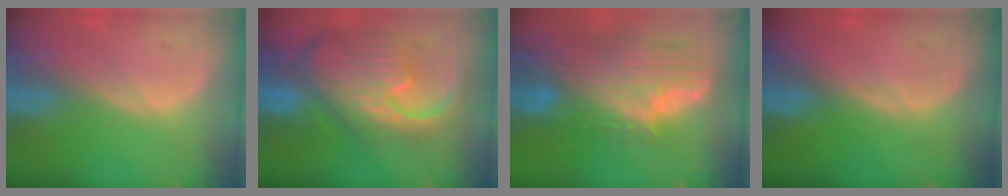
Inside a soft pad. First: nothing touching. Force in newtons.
{"total": 12.3, "press": 10.7, "slide": 6.1}
{"total": 11.9, "press": 10.2, "slide": 6.2}
{"total": 0.0}